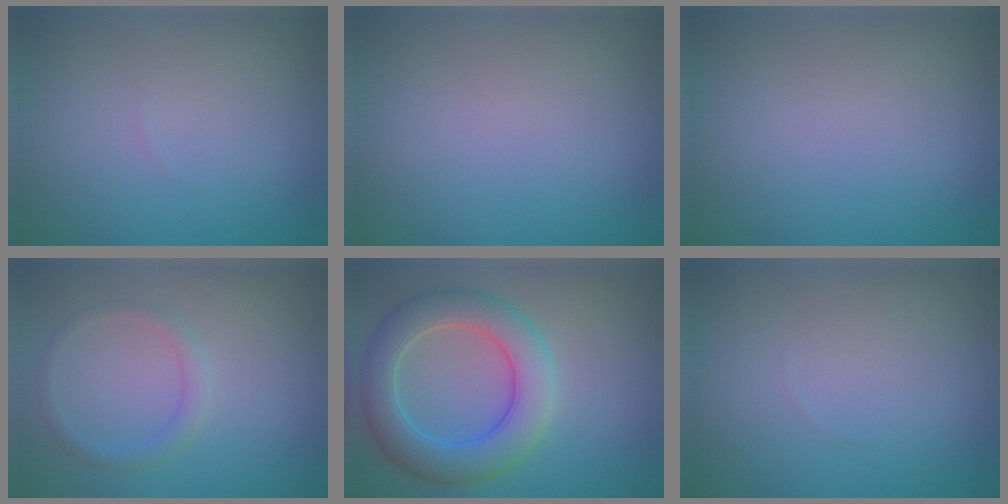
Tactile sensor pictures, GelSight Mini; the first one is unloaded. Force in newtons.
{"total": 0.0}
{"total": 0.0}
{"total": 1.4, "press": 1.4, "slide": 0.1}
{"total": 6.4, "press": 6.4, "slide": 0.4}
{"total": 0.0}